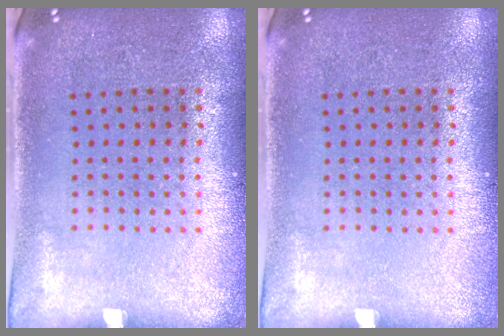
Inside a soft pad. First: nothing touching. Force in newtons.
{"total": 0.0}